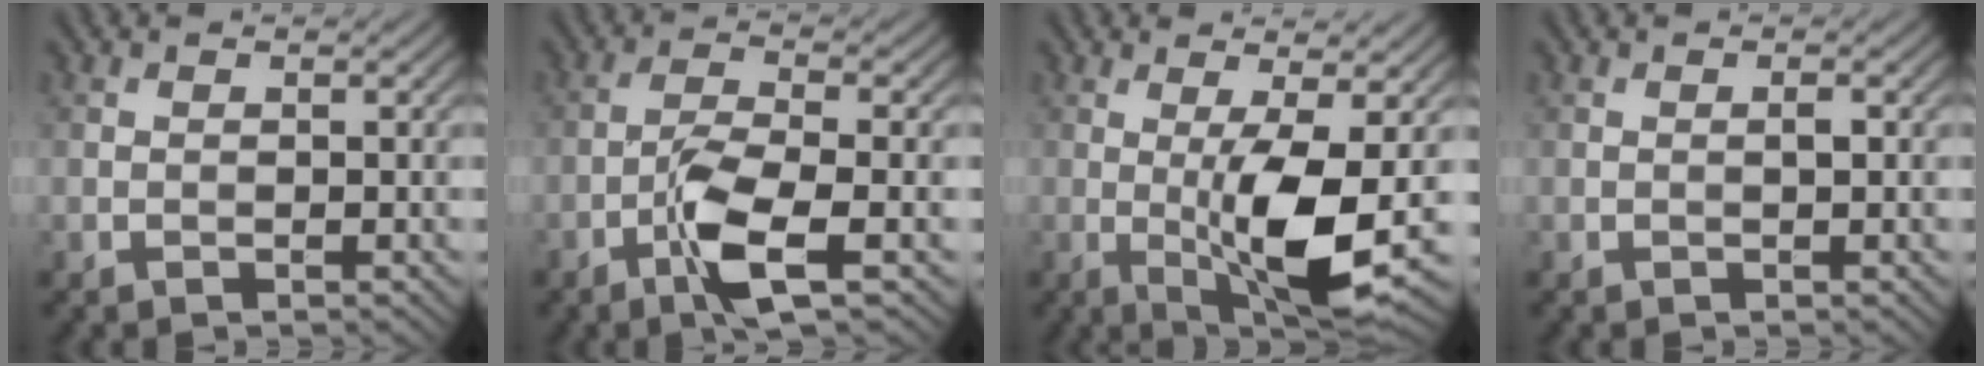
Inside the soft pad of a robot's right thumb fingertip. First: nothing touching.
{"total": 6.1, "force": [-2.7, 1.3, 5.3], "torque": [-0.111, 0.007, -0.058]}
{"total": 9.0, "force": [-1.0, 1.9, 8.8], "torque": [-0.158, -0.003, -0.014]}
{"total": 0.6, "force": [0.0, 0.1, 0.6], "torque": [-0.010, 0.001, 0.000]}